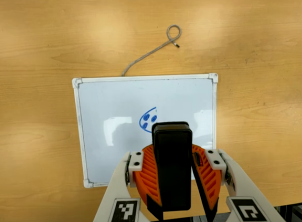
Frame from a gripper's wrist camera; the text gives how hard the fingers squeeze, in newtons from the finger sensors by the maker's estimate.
{"total": 10.5, "left": 10.2, "right": 10.9}